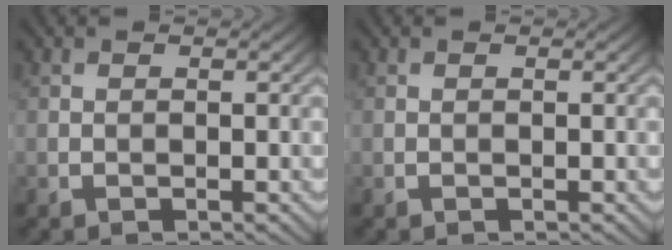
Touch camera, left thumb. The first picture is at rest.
{"total": 0.0}